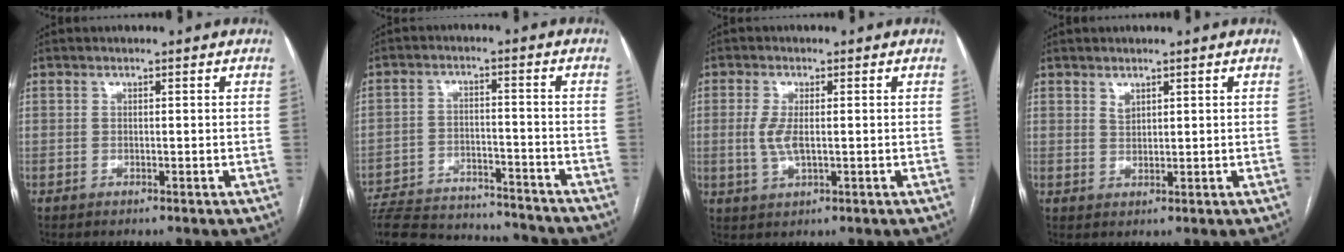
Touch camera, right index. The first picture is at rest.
{"total": 21.6, "force": [-20.2, 3.5, 6.9], "torque": [-0.148, -0.018, -0.292]}
{"total": 3.9, "force": [0.0, 1.3, 3.7], "torque": [-0.086, -0.007, 0.003]}
{"total": 1.4, "force": [1.1, 0.7, 0.6], "torque": [-0.011, -0.001, 0.022]}